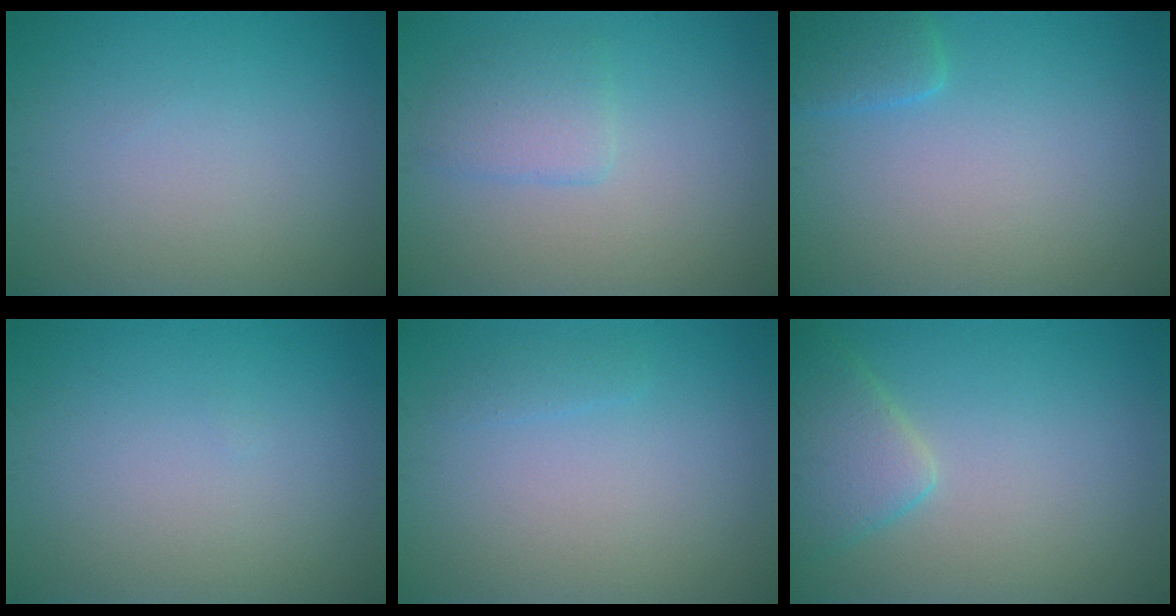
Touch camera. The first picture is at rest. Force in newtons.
{"total": 2.4, "press": 2.4, "slide": 0.2}
{"total": 1.9, "press": 1.9, "slide": 0.3}
{"total": 0.0}
{"total": 0.7, "press": 0.7, "slide": 0.0}
{"total": 3.8, "press": 3.8, "slide": 0.3}